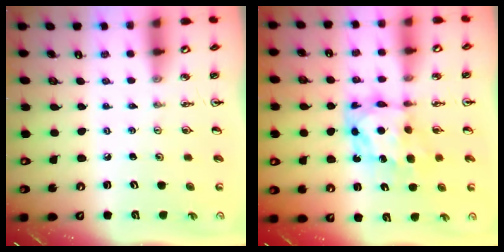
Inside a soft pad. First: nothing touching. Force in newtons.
{"total": 7.0, "press": 7.0, "slide": 0.8}